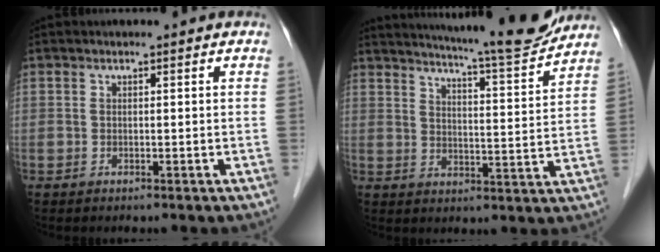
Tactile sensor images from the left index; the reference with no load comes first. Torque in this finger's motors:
{"motor_torque": [0.92, -1.22, 0.38, 0.09]}